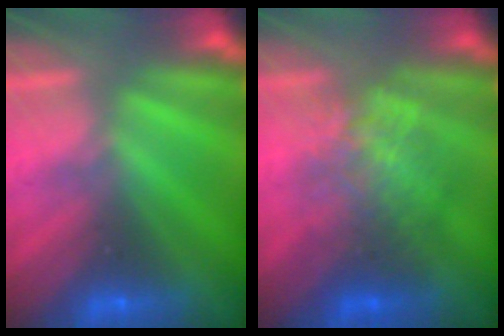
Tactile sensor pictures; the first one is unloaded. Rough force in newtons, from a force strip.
{"total": 2.2}